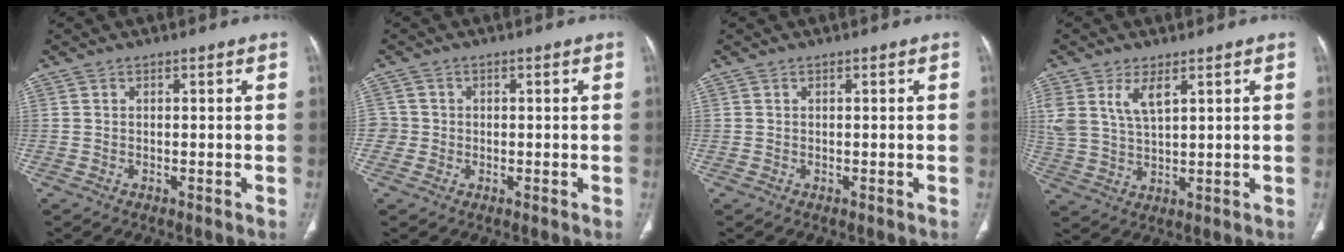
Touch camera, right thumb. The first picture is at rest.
{"total": 2.6, "force": [-0.4, 2.6, 0.0], "torque": [0.017, 0.009, -0.011]}
{"total": 0.0}
{"total": 7.1, "force": [3.5, 3.3, 5.3], "torque": [-0.109, -0.010, 0.079]}